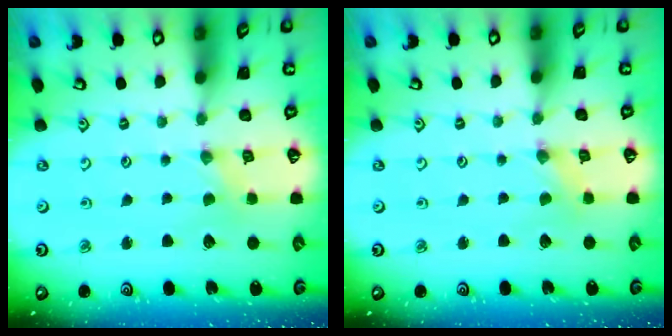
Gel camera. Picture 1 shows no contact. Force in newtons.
{"total": 0.0}